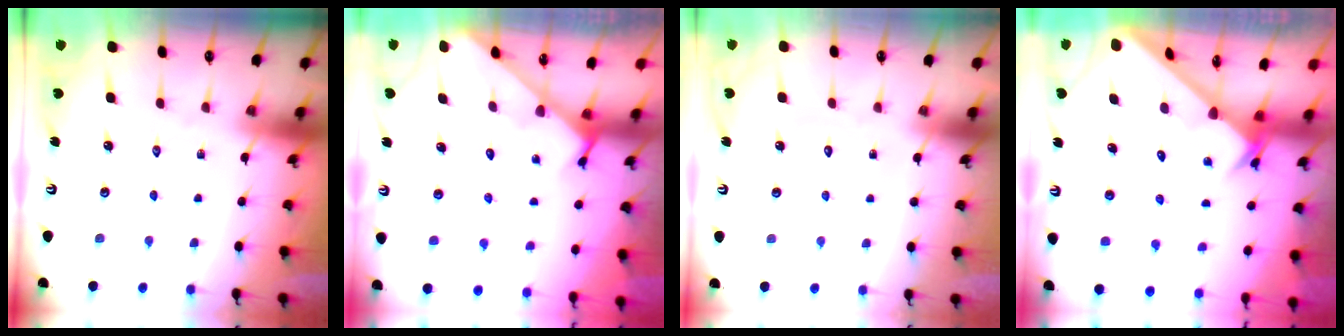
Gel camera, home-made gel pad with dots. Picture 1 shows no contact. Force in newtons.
{"total": 1.5, "press": 1.5, "slide": 0.1}
{"total": 1.6, "press": 1.6, "slide": 0.0}
{"total": 2.7, "press": 2.7, "slide": 0.2}